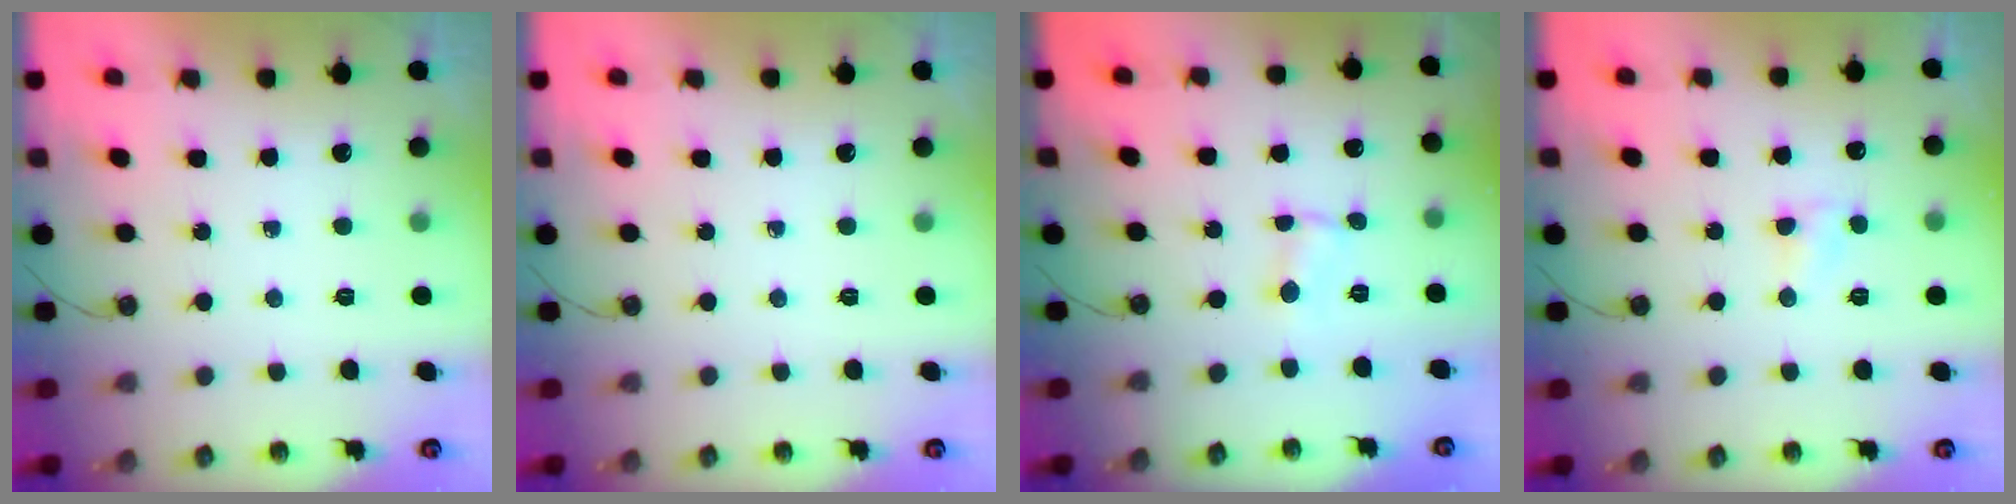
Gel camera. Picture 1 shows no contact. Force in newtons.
{"total": 0.0}
{"total": 0.5, "press": 0.5, "slide": 0.1}
{"total": 4.0, "press": 4.0, "slide": 0.5}